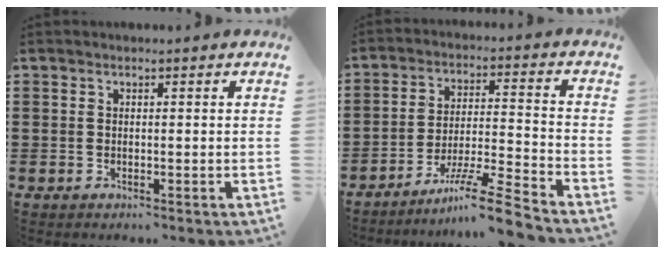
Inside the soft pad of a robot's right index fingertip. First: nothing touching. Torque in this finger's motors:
{"motor_torque": [1.75, -0.38, 0.23, 0.14]}